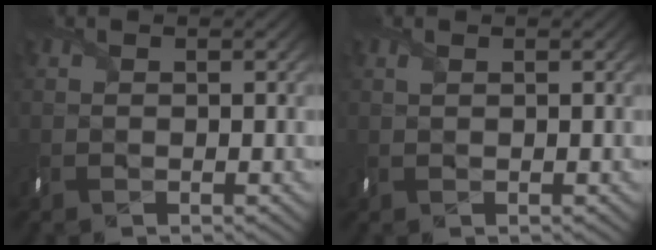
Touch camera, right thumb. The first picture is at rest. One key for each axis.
{"total": 0.8, "fx": 0.4, "fy": 0.3, "fz": 0.6, "tx": -0.019, "ty": 0.003, "tz": 0.008}